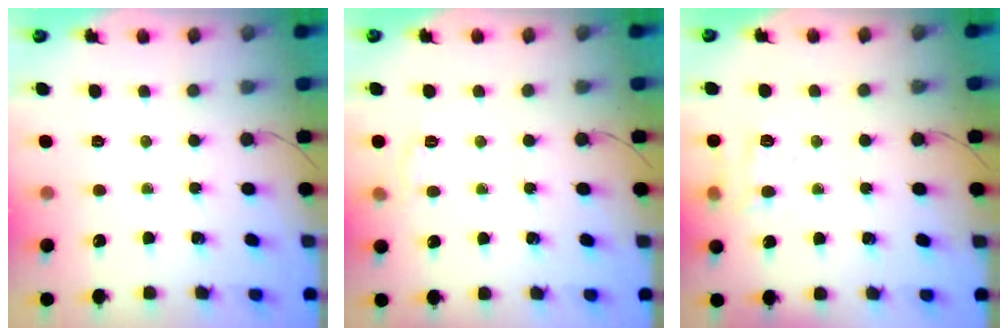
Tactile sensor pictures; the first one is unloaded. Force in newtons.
{"total": 6.1, "press": 6.0, "slide": 1.1}
{"total": 10.3, "press": 10.2, "slide": 1.4}